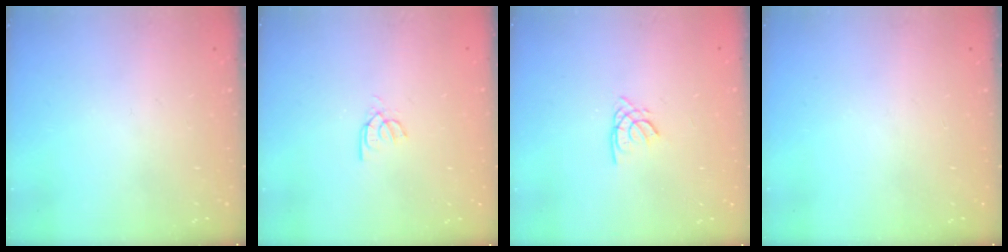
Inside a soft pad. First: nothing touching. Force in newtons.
{"total": 2.9, "press": 2.9, "slide": 0.3}
{"total": 1.6, "press": 1.6, "slide": 0.2}
{"total": 0.0}